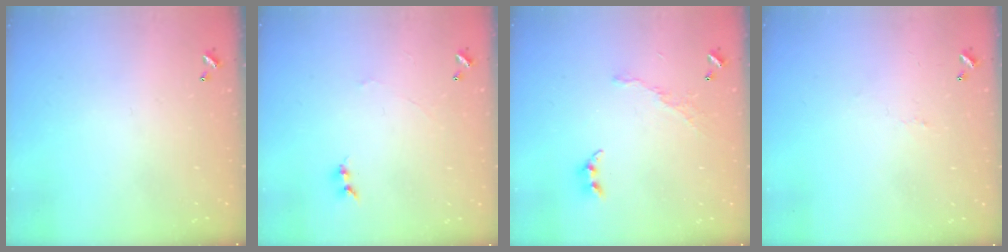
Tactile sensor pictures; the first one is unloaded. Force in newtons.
{"total": 0.0}
{"total": 7.1, "press": 7.1, "slide": 0.6}
{"total": 1.6, "press": 1.5, "slide": 0.5}